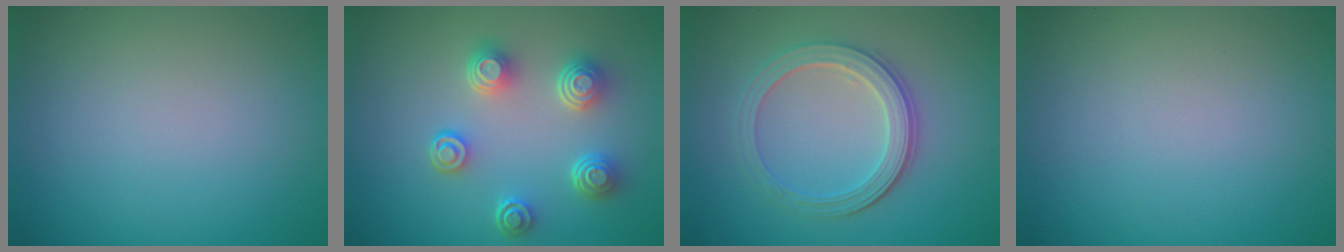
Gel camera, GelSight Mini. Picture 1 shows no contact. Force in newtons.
{"total": 4.5, "press": 3.6, "slide": 2.7}
{"total": 3.9, "press": 3.4, "slide": 1.9}
{"total": 0.0}